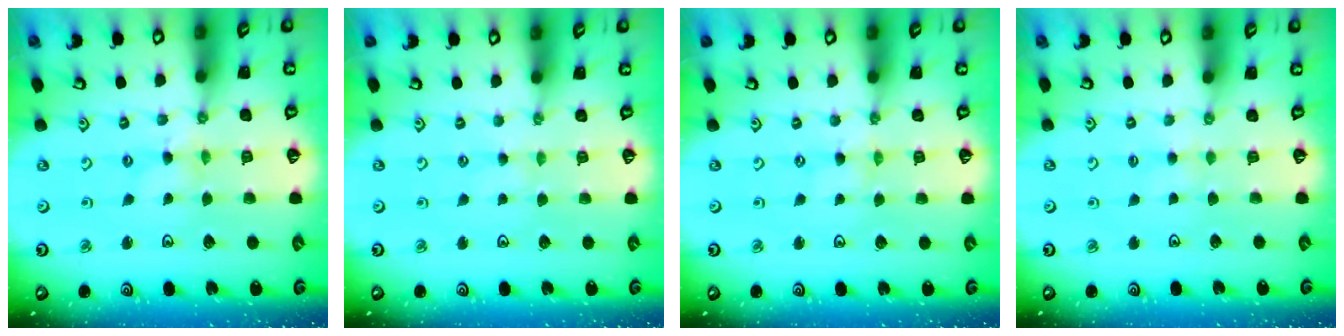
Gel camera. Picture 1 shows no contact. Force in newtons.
{"total": 1.0, "press": 1.0, "slide": 0.2}
{"total": 0.9, "press": 0.9, "slide": 0.3}
{"total": 1.7, "press": 1.7, "slide": 0.3}